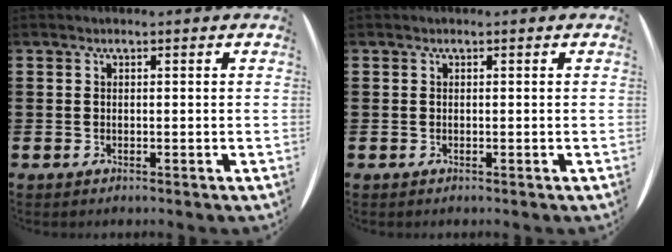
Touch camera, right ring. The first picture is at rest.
{"total": 0.0}